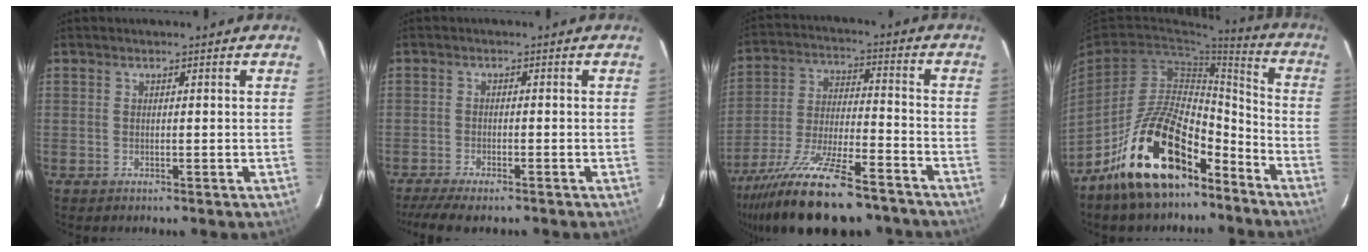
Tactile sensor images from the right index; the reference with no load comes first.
{"total": 7.8, "force": [-6.3, 1.5, 4.2], "torque": [-0.104, -0.027, -0.109]}
{"total": 22.7, "force": [-17.6, 5.8, 13.2], "torque": [-0.254, -0.047, -0.283]}
{"total": 19.3, "force": [-13.0, 8.5, 11.4], "torque": [-0.207, 0.029, -0.208]}